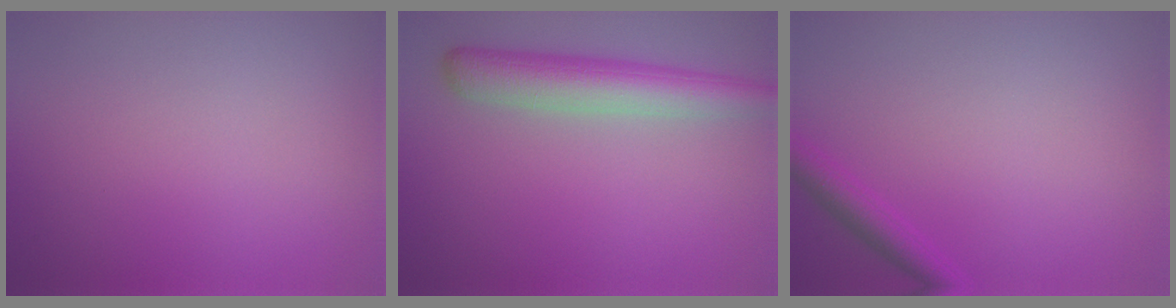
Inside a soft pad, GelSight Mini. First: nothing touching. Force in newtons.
{"total": 5.0, "press": 5.0, "slide": 0.2}
{"total": 2.0, "press": 2.0, "slide": 0.2}